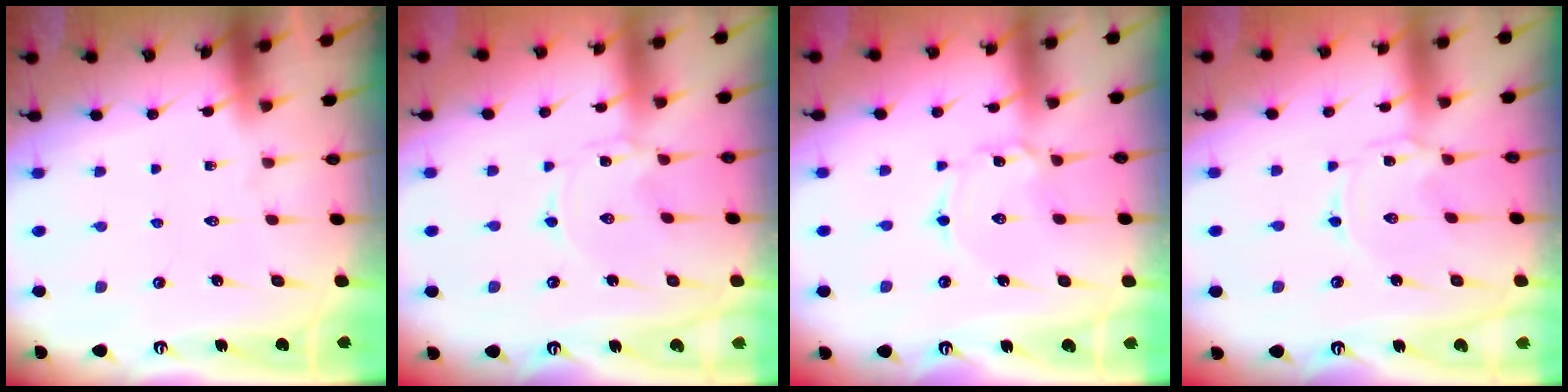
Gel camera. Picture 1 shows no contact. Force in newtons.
{"total": 0.0}
{"total": 1.9, "press": 1.9, "slide": 0.2}
{"total": 0.0}